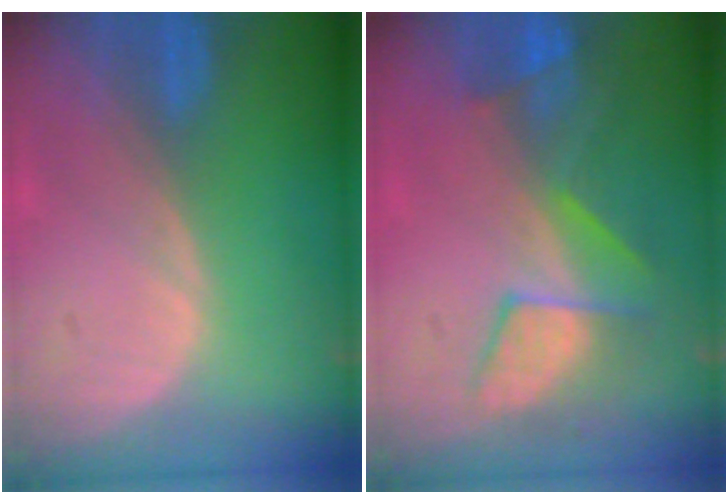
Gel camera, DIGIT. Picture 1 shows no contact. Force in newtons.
{"total": 8.0, "press": 7.5, "slide": 2.7}